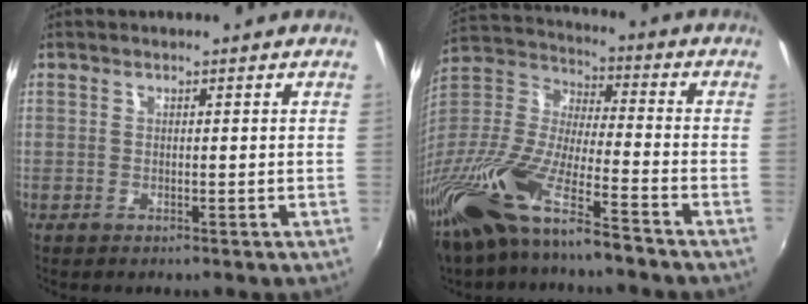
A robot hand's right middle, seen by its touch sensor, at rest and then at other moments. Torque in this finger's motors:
{"motor_torque": [1.37, -0.77, 1.02, 0.21]}